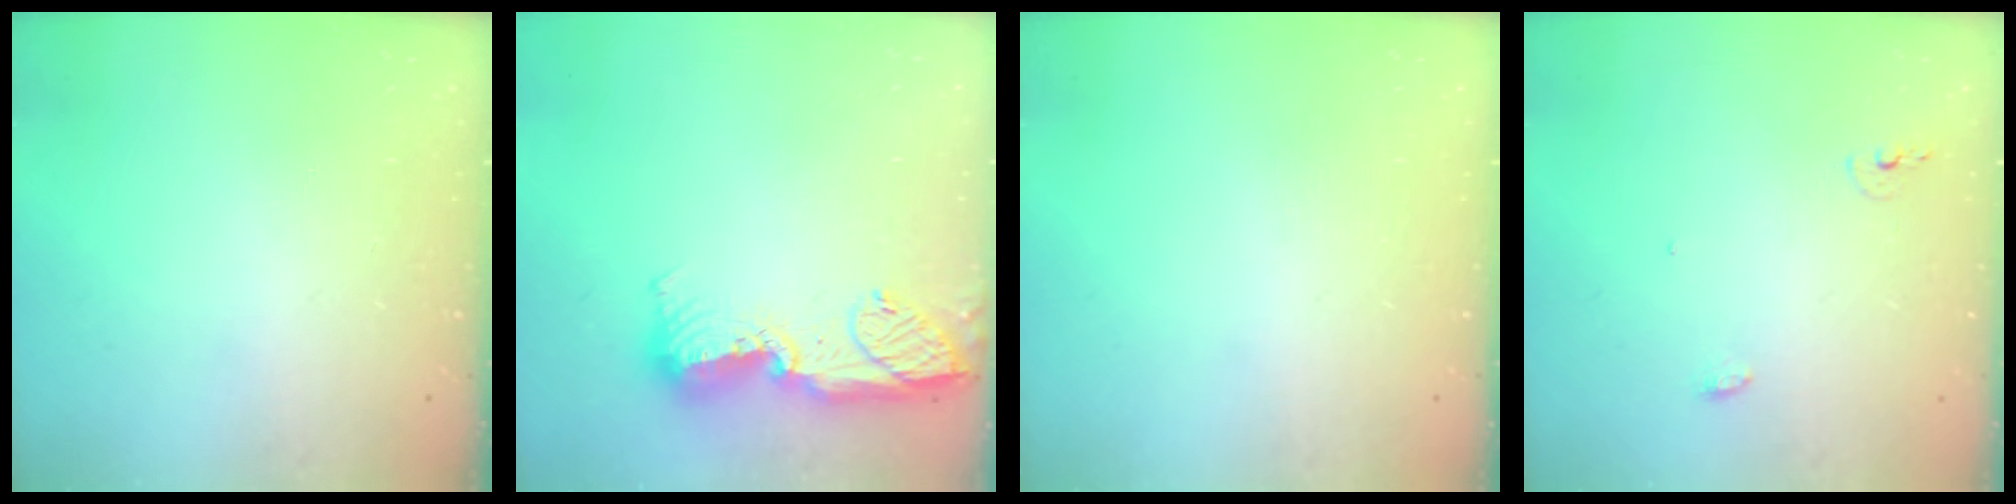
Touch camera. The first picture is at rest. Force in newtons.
{"total": 14.9, "press": 13.8, "slide": 5.6}
{"total": 0.0}
{"total": 4.3, "press": 4.2, "slide": 0.9}